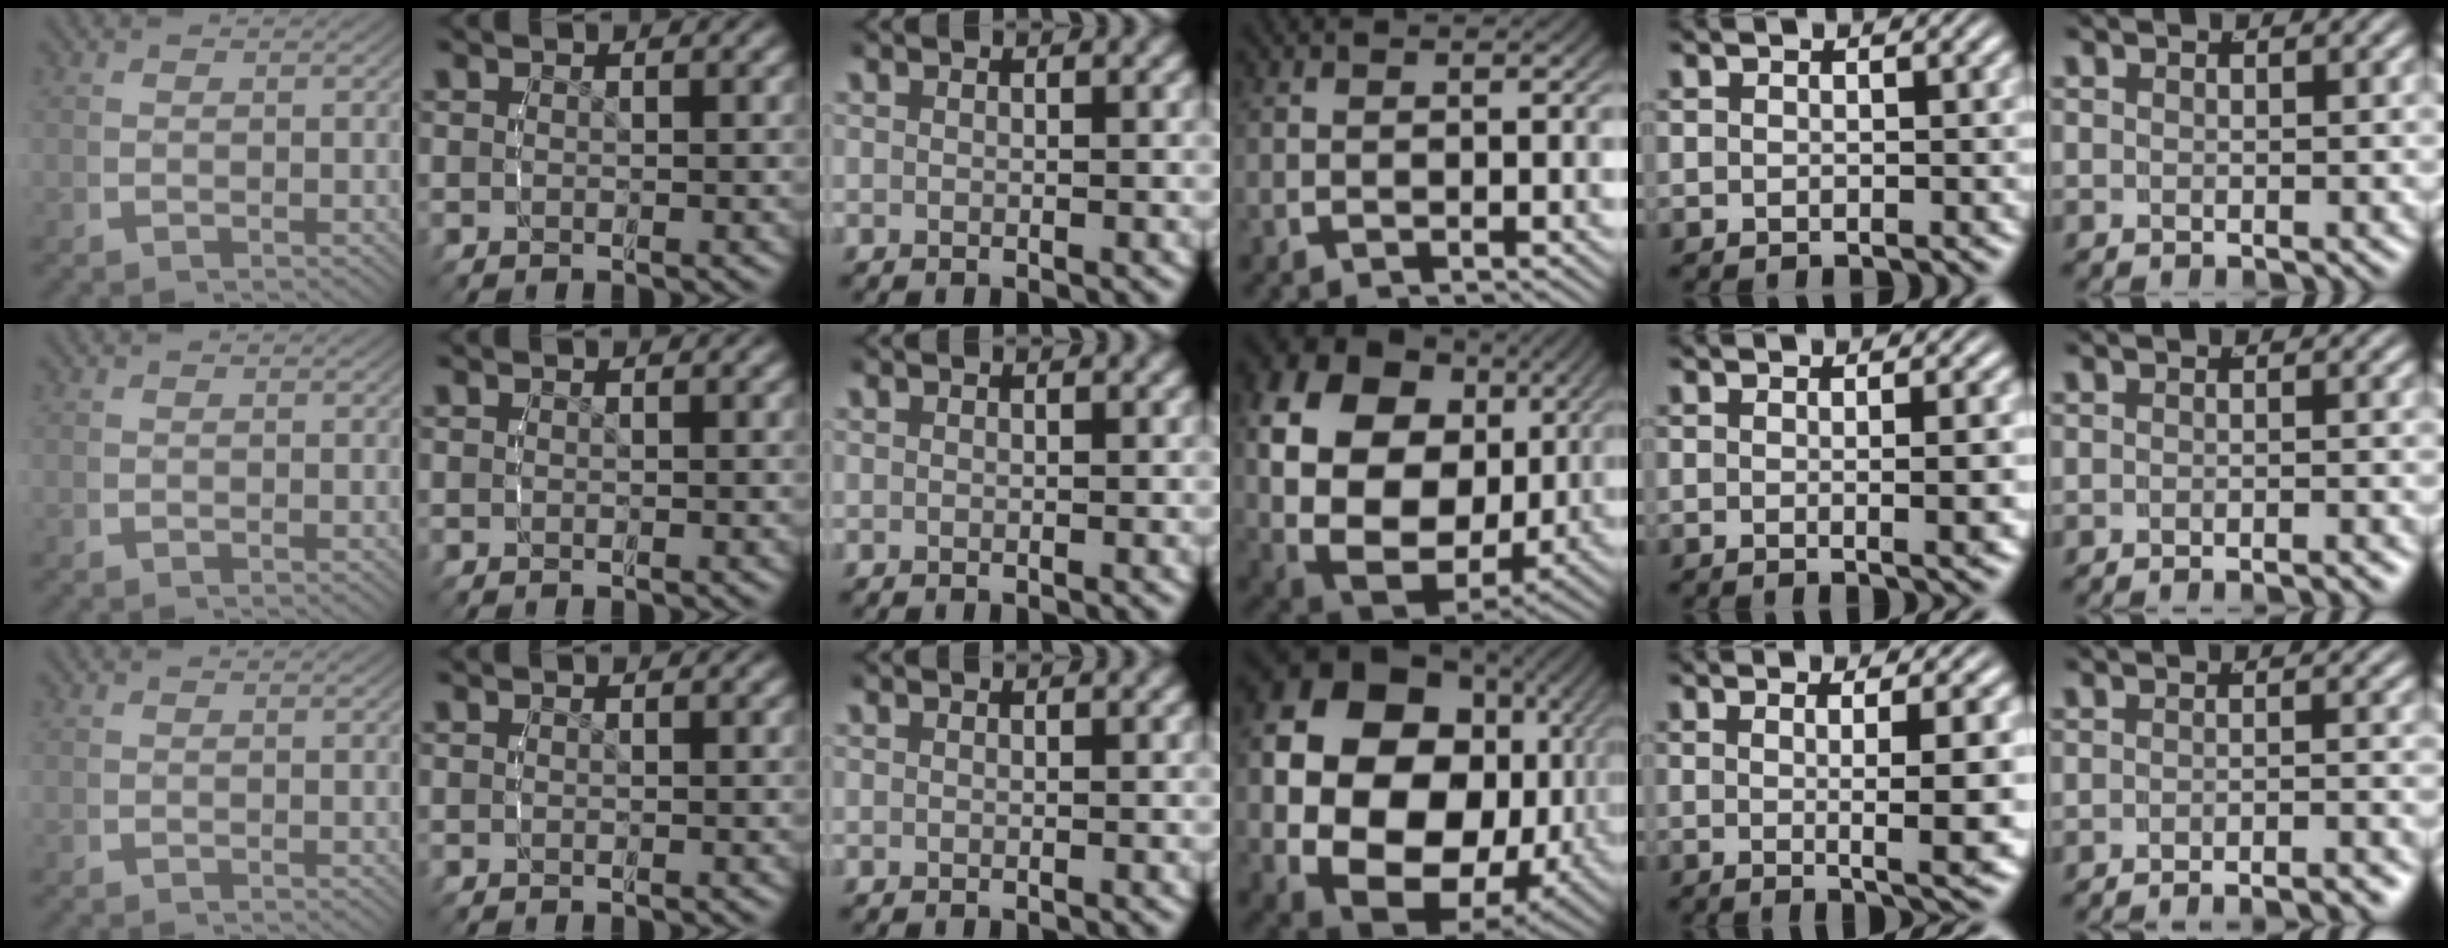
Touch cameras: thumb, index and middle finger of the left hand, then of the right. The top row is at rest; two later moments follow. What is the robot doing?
{"motion": "lift_and_place", "object": "cloth"}